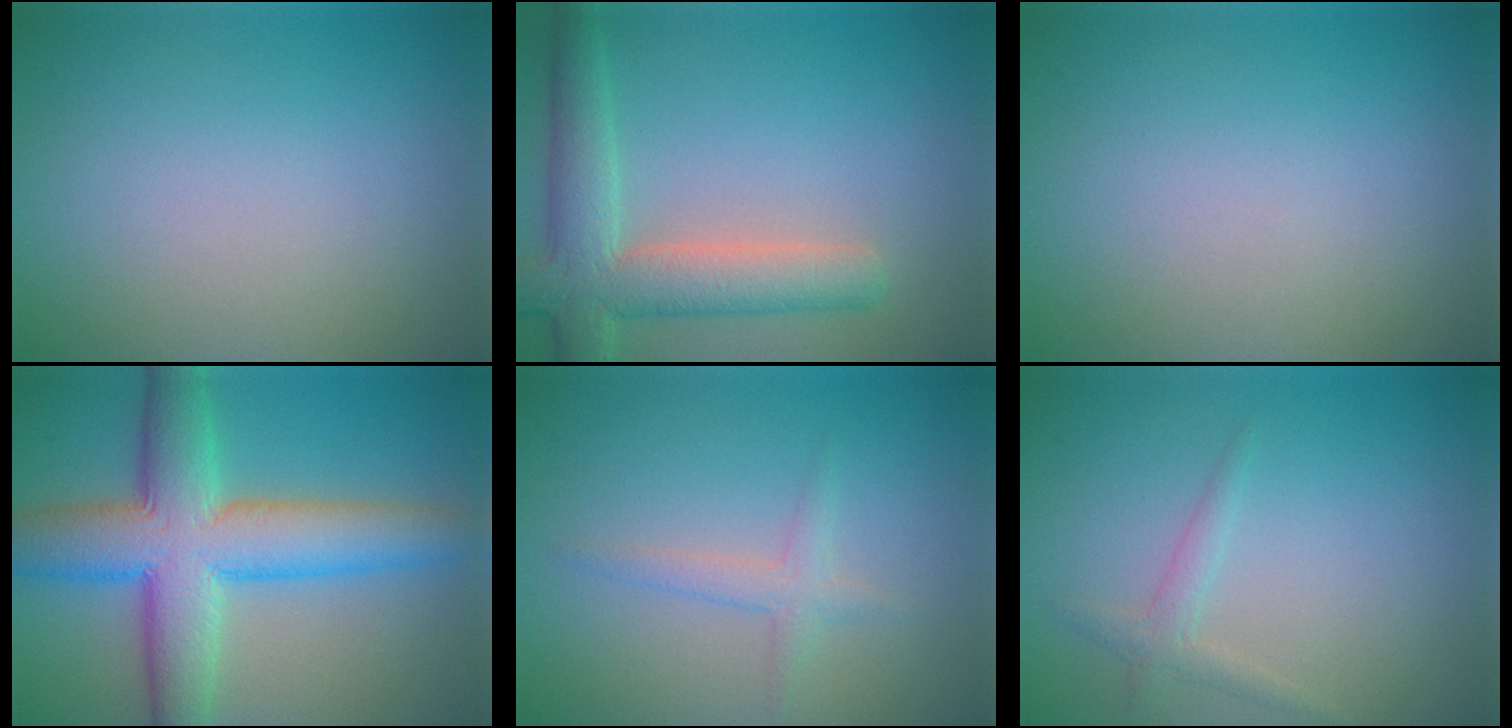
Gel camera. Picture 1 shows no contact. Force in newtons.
{"total": 6.0, "press": 6.0, "slide": 0.6}
{"total": 0.0}
{"total": 9.7, "press": 9.7, "slide": 0.4}
{"total": 1.7, "press": 1.7, "slide": 0.1}
{"total": 1.5, "press": 1.5, "slide": 0.1}